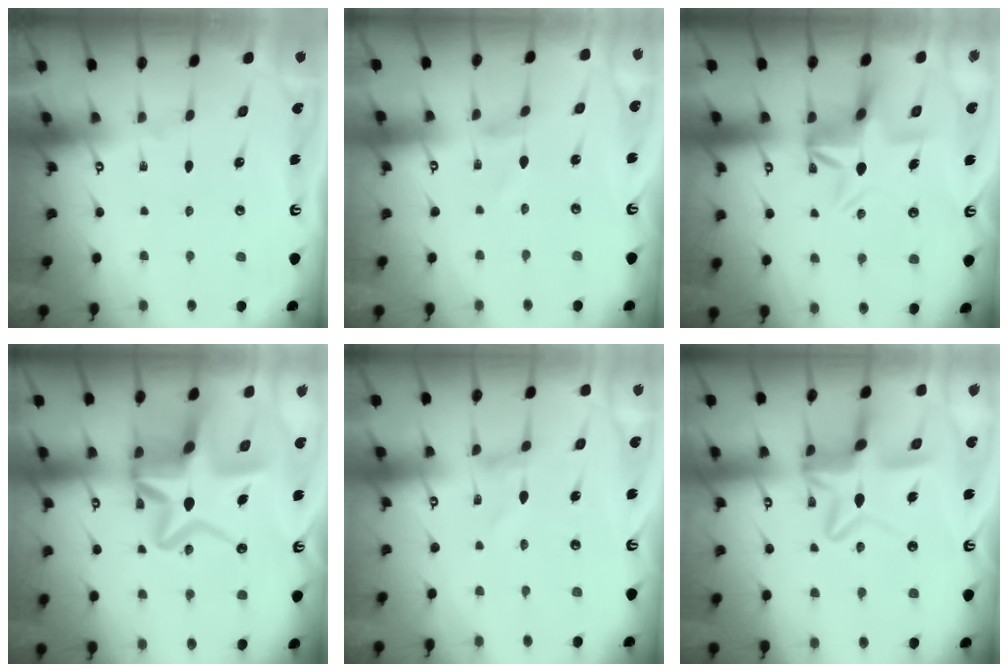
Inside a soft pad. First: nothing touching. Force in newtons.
{"total": 1.1, "press": 1.1, "slide": 0.1}
{"total": 7.3, "press": 7.3, "slide": 0.9}
{"total": 14.8, "press": 14.3, "slide": 3.7}
{"total": 0.8, "press": 0.8, "slide": 0.1}
{"total": 12.0, "press": 12.0, "slide": 1.1}